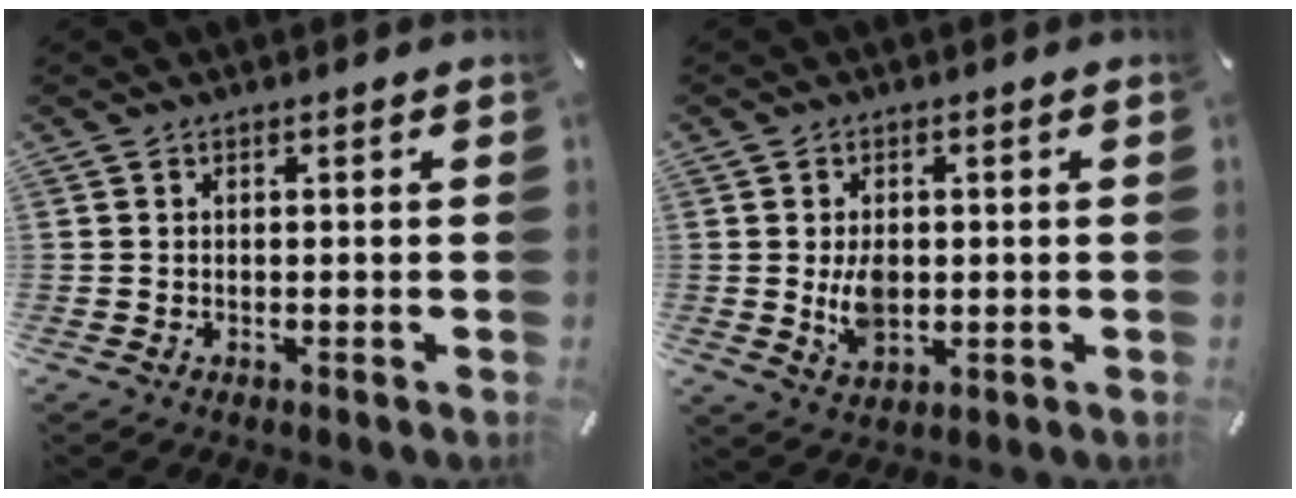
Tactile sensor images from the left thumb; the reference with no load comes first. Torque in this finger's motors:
{"motor_torque": [0.50, 1.72, 0.45, -0.40, 0.03]}